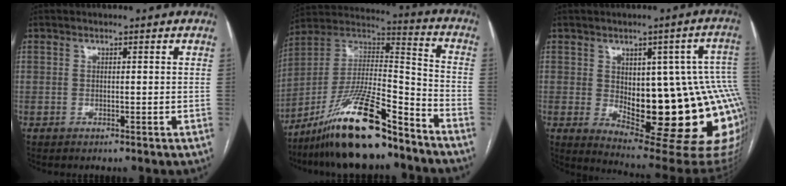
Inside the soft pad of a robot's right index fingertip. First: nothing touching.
{"total": 19.1, "force": [-14.4, 2.8, 12.3], "torque": [-0.245, 0.000, -0.258]}
{"total": 24.4, "force": [-2.6, 8.4, 22.7], "torque": [-0.212, 0.011, -0.010]}